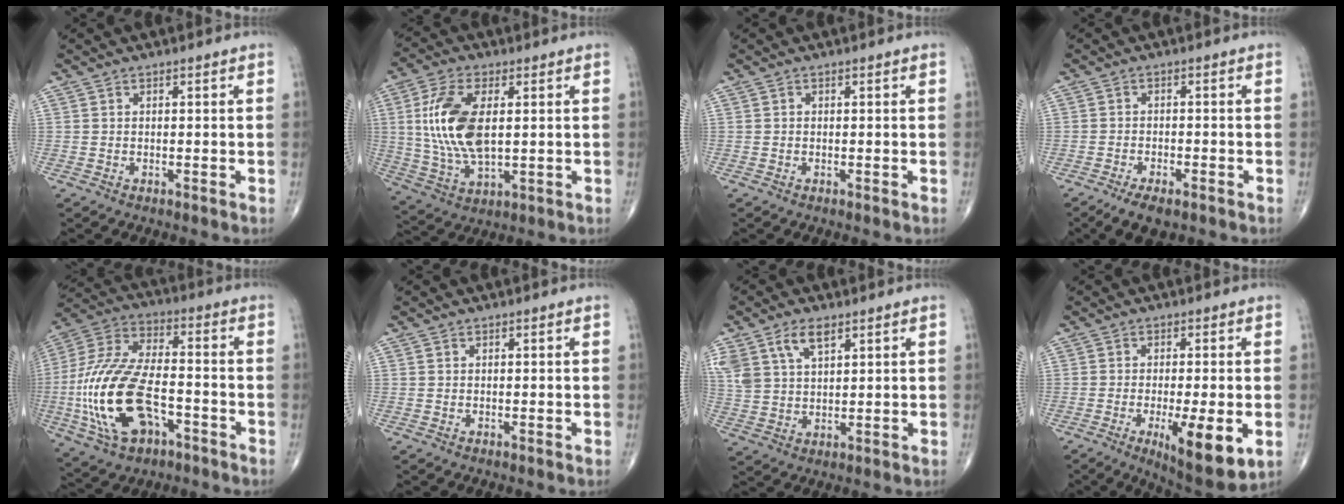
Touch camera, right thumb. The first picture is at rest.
{"total": 14.3, "force": [2.1, 7.1, 12.2], "torque": [-0.254, -0.006, 0.045]}
{"total": 0.0}
{"total": 5.5, "force": [-3.8, 2.1, 3.4], "torque": [-0.059, 0.002, -0.063]}
{"total": 21.8, "force": [-6.2, 11.4, 17.6], "torque": [-0.380, 0.026, -0.105]}
{"total": 0.0}
{"total": 9.5, "force": [5.2, 5.1, 6.1], "torque": [-0.124, -0.010, 0.109]}
{"total": 11.8, "force": [-3.6, 3.2, 10.8], "torque": [-0.160, -0.021, -0.046]}